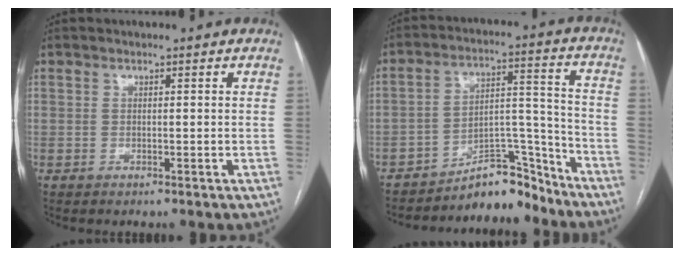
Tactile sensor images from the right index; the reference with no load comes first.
{"total": 9.8, "force": [-9.1, 2.9, 2.2], "torque": [-0.019, 0.063, -0.150]}